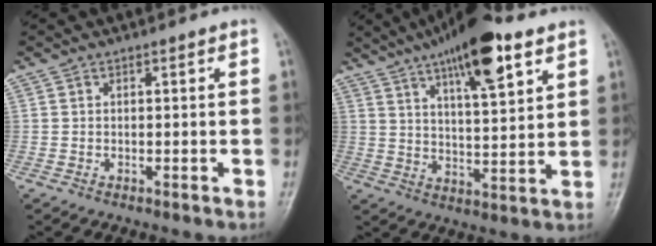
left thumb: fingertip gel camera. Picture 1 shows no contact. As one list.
[{"total": 16.8, "force": [9.7, 5.0, 12.7], "torque": [-0.180, -0.032, 0.156]}]